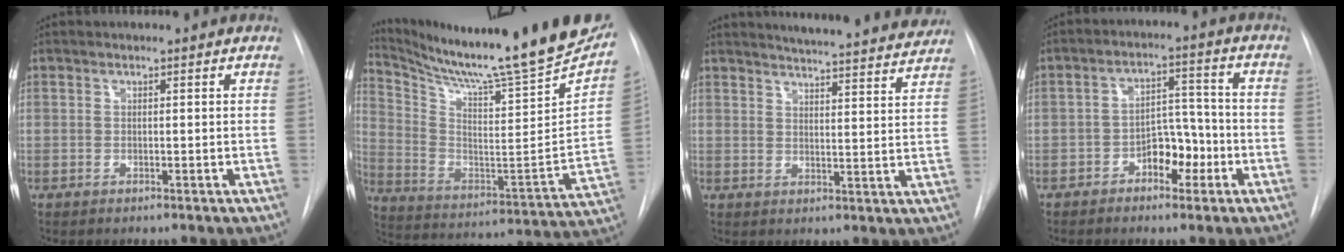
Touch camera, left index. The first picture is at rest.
{"total": 26.9, "force": [23.7, 1.1, 12.6], "torque": [-0.214, -0.098, 0.338]}
{"total": 19.3, "force": [18.3, 1.5, 5.9], "torque": [-0.083, -0.042, 0.218]}
{"total": 6.1, "force": [-3.1, 3.3, 4.1], "torque": [-0.056, 0.020, -0.052]}